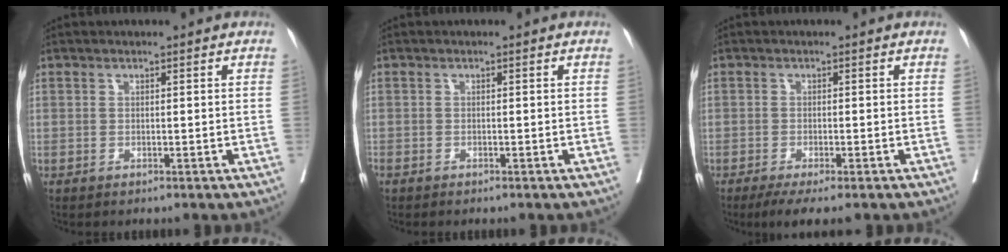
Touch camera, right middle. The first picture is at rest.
{"total": 1.1, "force": [-0.9, 0.0, 0.5], "torque": [-0.013, 0.000, -0.018]}
{"total": 5.0, "force": [-3.6, 0.8, 3.4], "torque": [-0.045, -0.012, -0.055]}